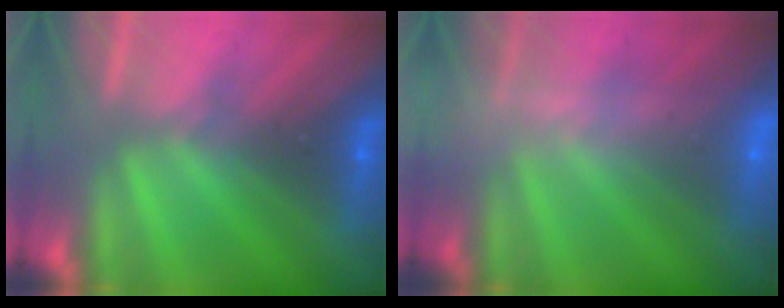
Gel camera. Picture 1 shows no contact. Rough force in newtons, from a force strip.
{"total": 2.5}